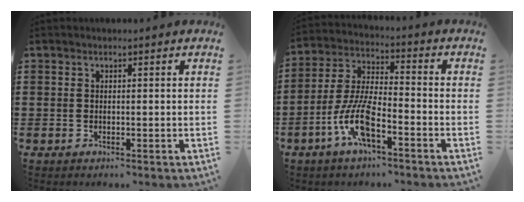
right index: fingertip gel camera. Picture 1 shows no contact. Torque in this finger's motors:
{"motor_torque": [2.14, 0.00, 0.35, 0.21]}